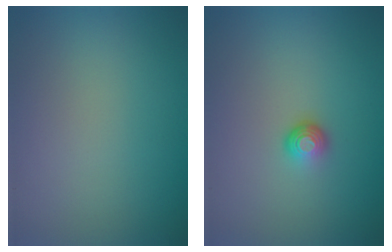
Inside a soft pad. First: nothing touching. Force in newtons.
{"total": 1.6, "press": 1.0, "slide": 1.2}